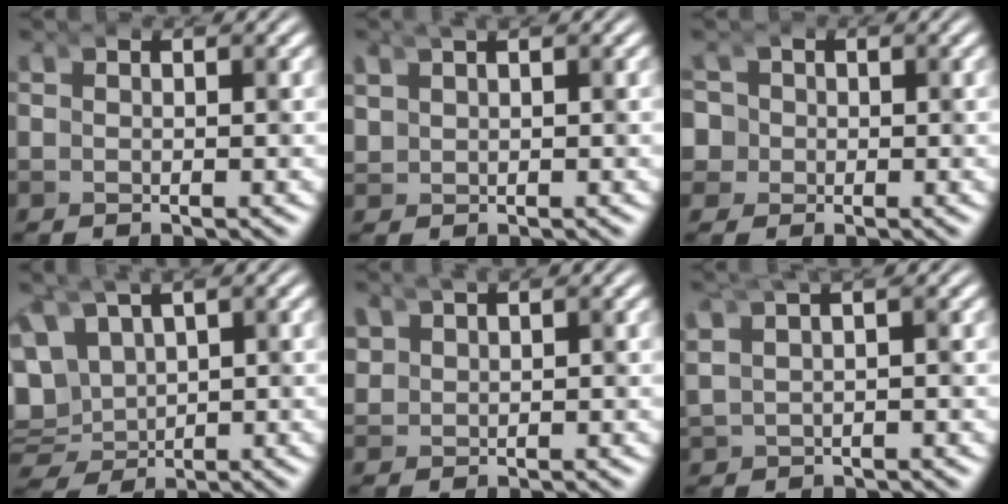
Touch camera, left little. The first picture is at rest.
{"total": 2.9, "force": [1.0, 2.3, 1.4], "torque": [-0.026, 0.004, 0.012]}
{"total": 4.4, "force": [-1.5, 4.1, 0.6], "torque": [-0.065, -0.031, -0.028]}
{"total": 8.8, "force": [0.0, 7.5, 4.5], "torque": [-0.098, -0.026, 0.000]}
{"total": 1.8, "force": [0.8, 1.6, 0.5], "torque": [-0.015, -0.002, 0.015]}
{"total": 3.9, "force": [0.6, 2.9, 2.5], "torque": [-0.054, 0.007, 0.009]}